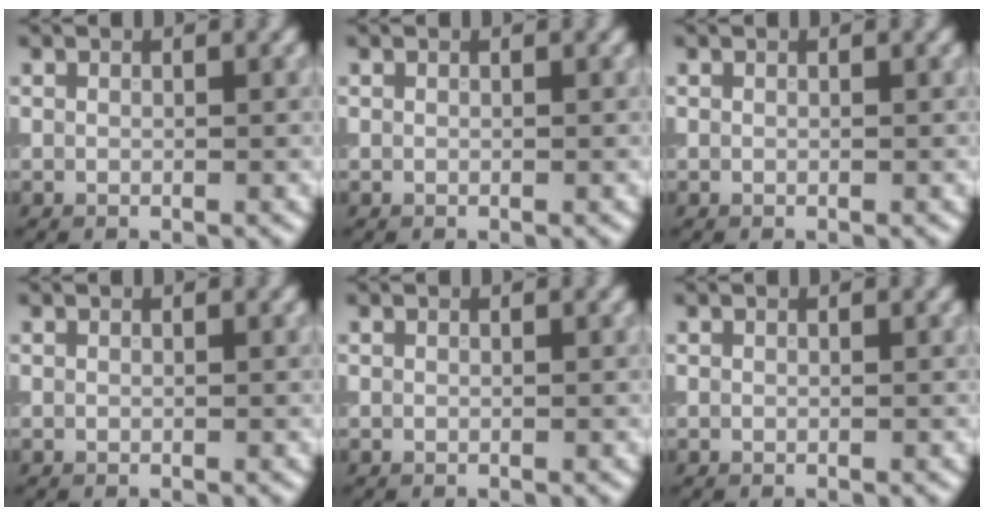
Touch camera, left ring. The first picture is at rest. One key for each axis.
{"total": 0.0}
{"total": 0.0}
{"total": 0.0}
{"total": 0.0}
{"total": 0.0}